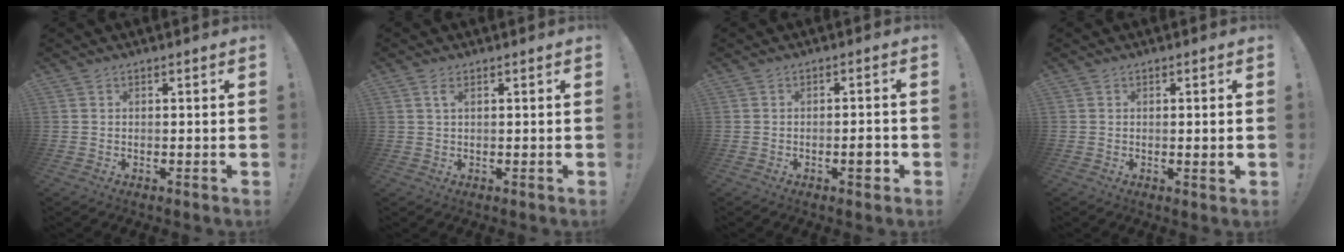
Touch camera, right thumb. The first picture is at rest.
{"total": 2.0, "force": [0.8, 0.7, 1.7], "torque": [-0.028, -0.001, 0.012]}
{"total": 3.8, "force": [-1.5, 1.1, 3.3], "torque": [-0.038, 0.003, -0.026]}
{"total": 2.1, "force": [0.1, -0.1, 2.1], "torque": [-0.030, -0.005, -0.001]}